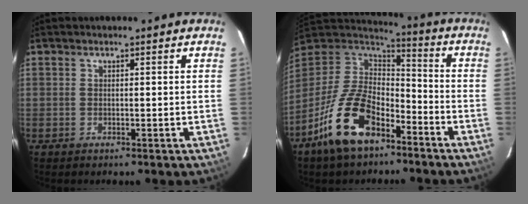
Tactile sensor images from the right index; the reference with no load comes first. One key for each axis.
{"total": 17.9, "fx": -10.5, "fy": 9.2, "fz": 11.3, "tx": -0.235, "ty": 0.000, "tz": -0.189}